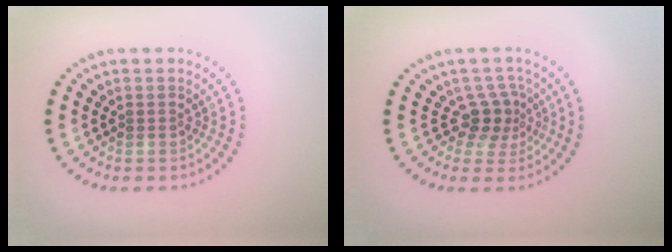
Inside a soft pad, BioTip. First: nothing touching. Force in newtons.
{"total": 2.5, "press": 1.8, "slide": 1.8}